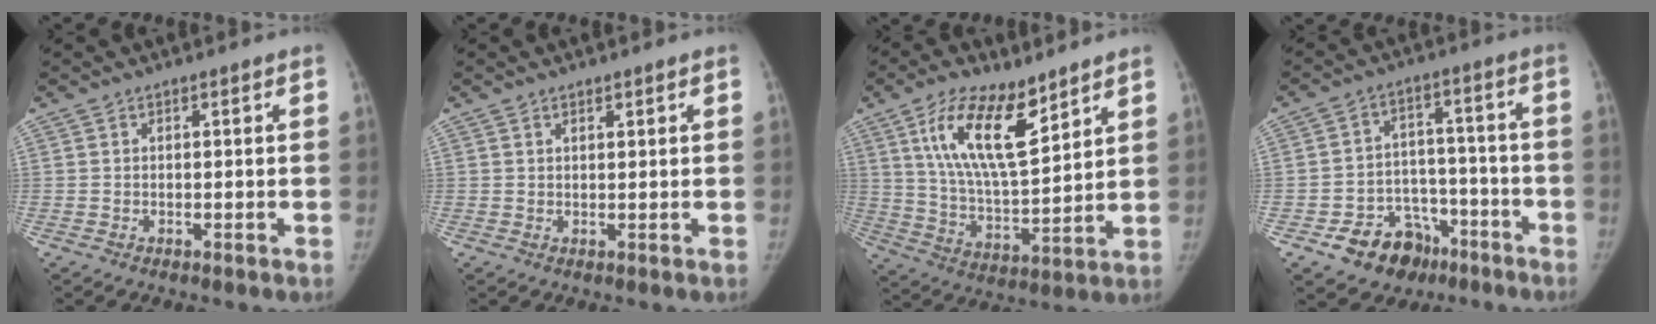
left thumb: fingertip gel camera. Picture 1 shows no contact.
{"total": 0.9, "force": [0.6, 0.4, 0.4], "torque": [-0.004, -0.003, 0.010]}
{"total": 16.0, "force": [8.9, 6.3, 11.8], "torque": [-0.186, -0.047, 0.169]}
{"total": 11.9, "force": [-7.1, 8.5, 4.4], "torque": [-0.030, 0.064, -0.098]}